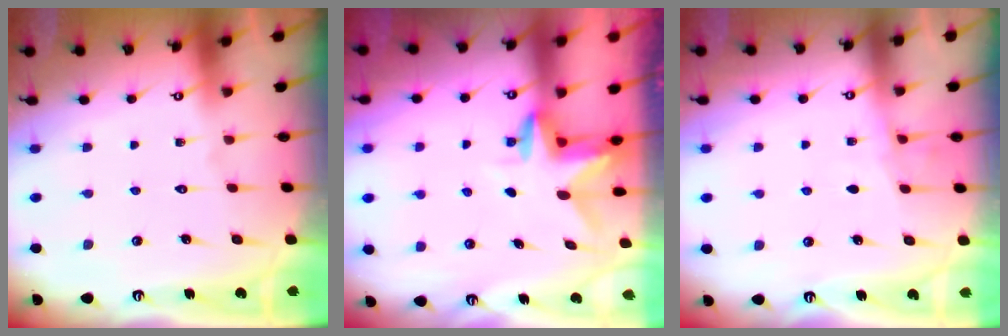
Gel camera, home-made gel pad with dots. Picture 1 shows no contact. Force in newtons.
{"total": 2.9, "press": 2.9, "slide": 0.3}
{"total": 3.5, "press": 3.5, "slide": 0.5}